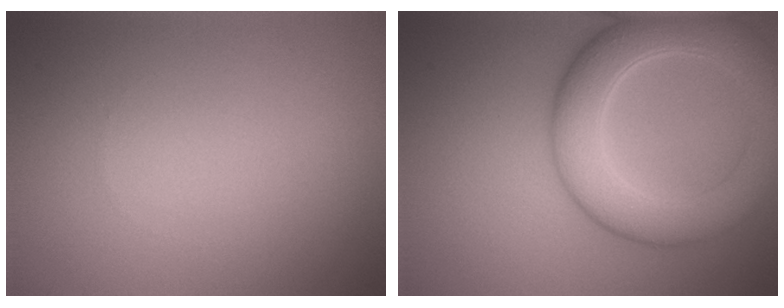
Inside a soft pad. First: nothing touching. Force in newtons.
{"total": 7.8, "press": 7.8, "slide": 0.3}